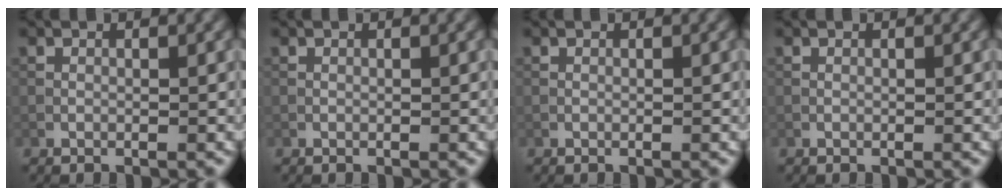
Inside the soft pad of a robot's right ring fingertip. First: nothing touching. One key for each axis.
{"total": 0.0}
{"total": 0.0}
{"total": 0.0}